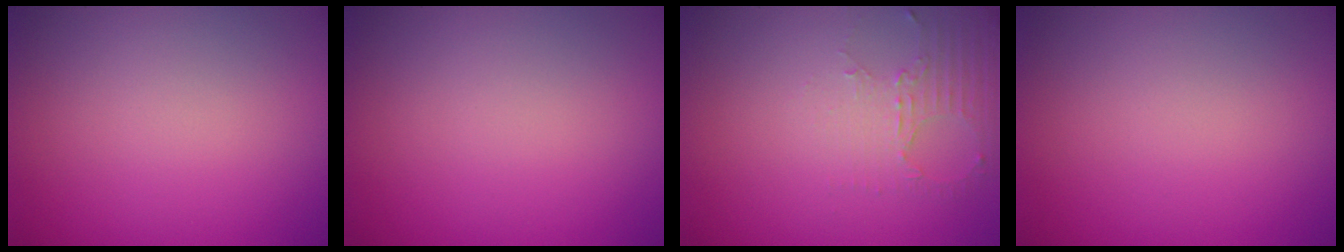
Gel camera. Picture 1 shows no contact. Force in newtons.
{"total": 0.0}
{"total": 2.7, "press": 1.9, "slide": 1.9}
{"total": 0.0}